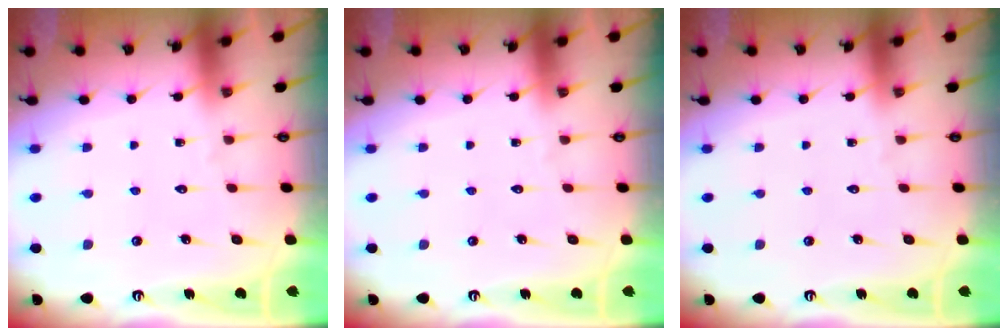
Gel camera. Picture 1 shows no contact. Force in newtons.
{"total": 0.0}
{"total": 0.0}